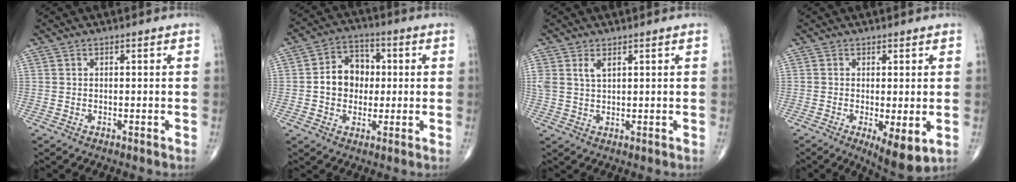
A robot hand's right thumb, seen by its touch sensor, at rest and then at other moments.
{"total": 9.1, "force": [0.1, 7.4, 5.3], "torque": [-0.051, 0.021, -0.006]}
{"total": 2.7, "force": [1.4, 1.3, 1.9], "torque": [-0.041, 0.002, 0.035]}
{"total": 7.1, "force": [-1.7, 2.2, 6.5], "torque": [-0.099, -0.022, -0.022]}